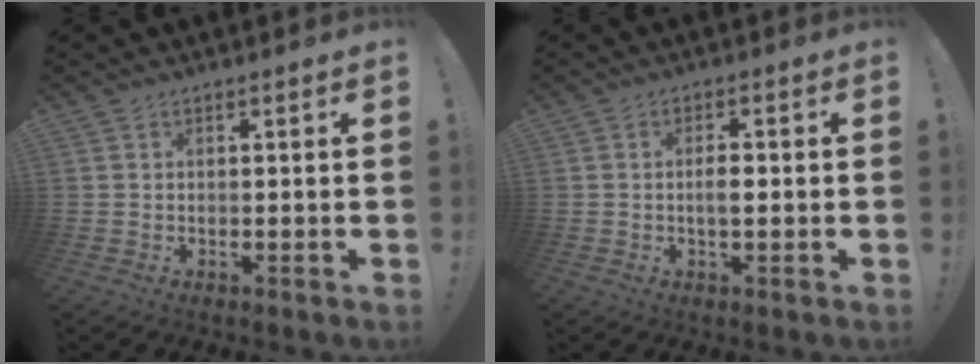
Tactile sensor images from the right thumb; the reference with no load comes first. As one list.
[{"total": 3.5, "force": [-0.5, 1.4, 3.1], "torque": [-0.058, 0.002, -0.015]}]